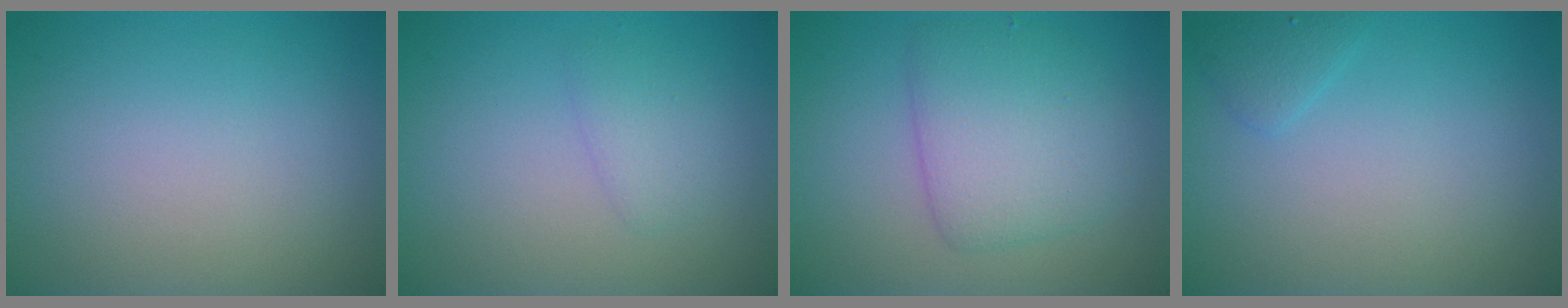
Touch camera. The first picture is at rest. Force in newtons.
{"total": 1.5, "press": 1.5, "slide": 0.1}
{"total": 4.8, "press": 4.8, "slide": 0.1}
{"total": 1.1, "press": 1.1, "slide": 0.1}